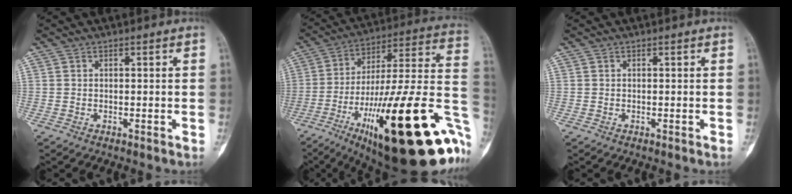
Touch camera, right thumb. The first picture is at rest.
{"total": 38.7, "force": [-14.2, 10.0, 34.6], "torque": [-0.437, 0.052, -0.215]}
{"total": 0.0}